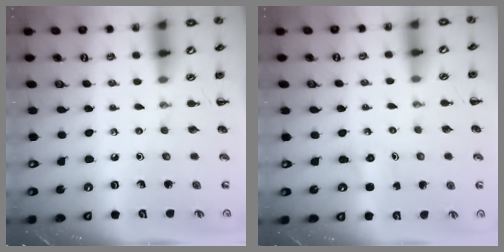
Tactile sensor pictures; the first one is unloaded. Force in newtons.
{"total": 2.5, "press": 2.4, "slide": 0.8}